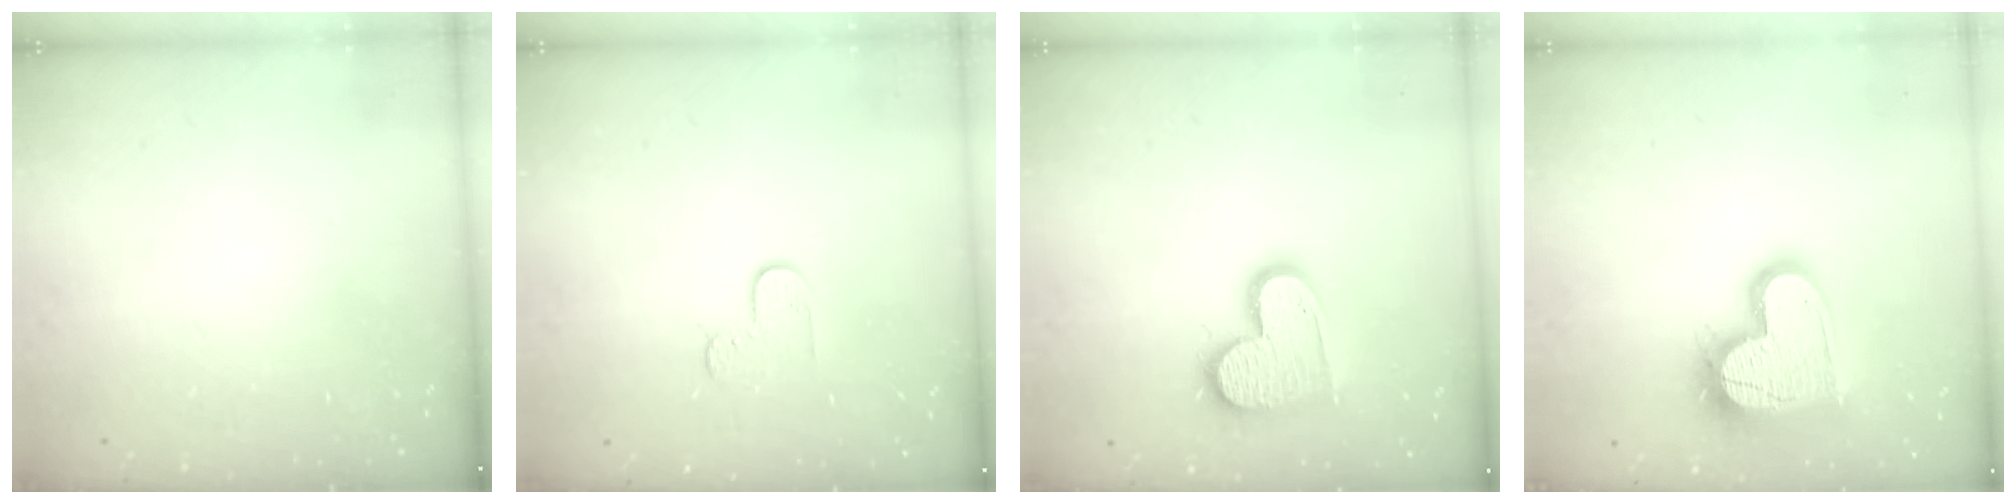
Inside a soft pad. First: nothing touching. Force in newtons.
{"total": 5.5, "press": 5.5, "slide": 0.5}
{"total": 13.6, "press": 13.5, "slide": 0.9}
{"total": 19.3, "press": 19.2, "slide": 1.5}